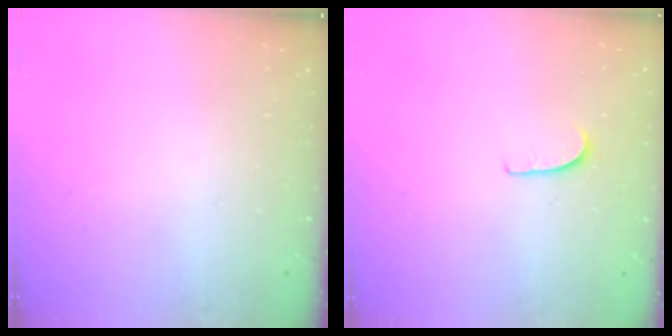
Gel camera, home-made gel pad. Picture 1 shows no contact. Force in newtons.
{"total": 5.1, "press": 5.1, "slide": 0.4}